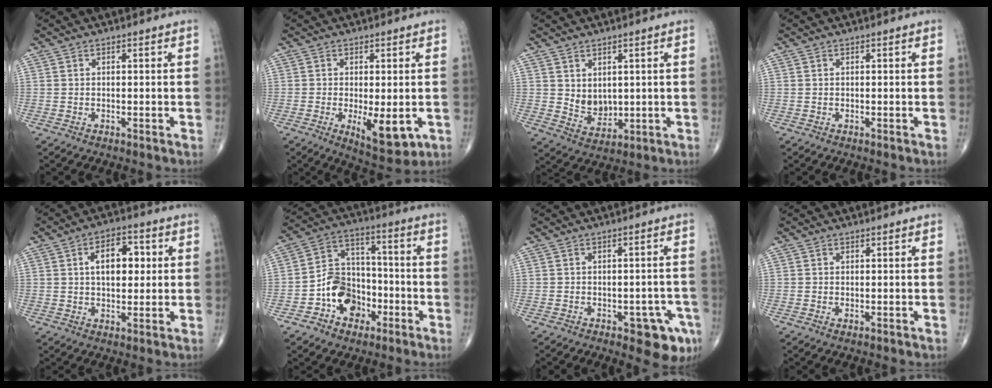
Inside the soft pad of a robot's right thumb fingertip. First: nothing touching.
{"total": 8.1, "force": [-2.0, 3.2, 7.2], "torque": [-0.095, -0.019, -0.023]}
{"total": 4.9, "force": [1.3, 3.5, 3.2], "torque": [-0.037, -0.020, 0.039]}
{"total": 0.0}
{"total": 9.0, "force": [1.8, 5.2, 7.1], "torque": [-0.082, 0.007, 0.025]}
{"total": 11.8, "force": [-4.7, 9.1, 5.9], "torque": [-0.061, 0.051, -0.086]}
{"total": 7.2, "force": [-3.4, 3.2, 5.4], "torque": [-0.040, 0.014, -0.038]}
{"total": 0.5, "force": [-0.2, 0.3, 0.5], "torque": [-0.006, -0.002, -0.003]}